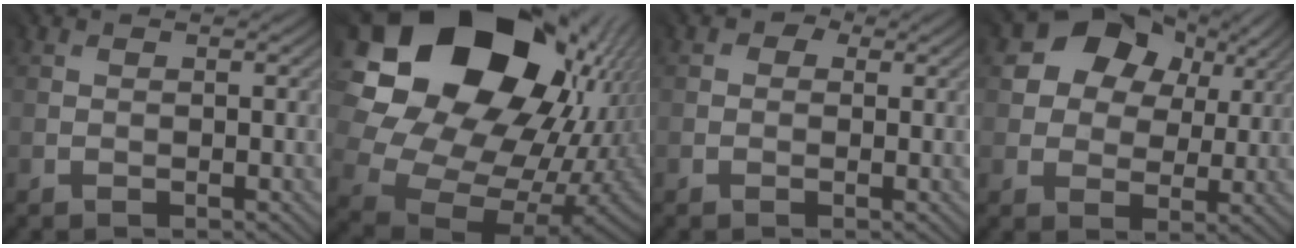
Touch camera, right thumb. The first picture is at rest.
{"total": 22.3, "force": [7.9, 17.2, 11.7], "torque": [-0.288, 0.015, 0.171]}
{"total": 1.6, "force": [0.3, 1.3, 0.7], "torque": [-0.010, 0.000, 0.001]}
{"total": 10.7, "force": [4.9, 8.1, 4.8], "torque": [-0.101, 0.011, 0.080]}